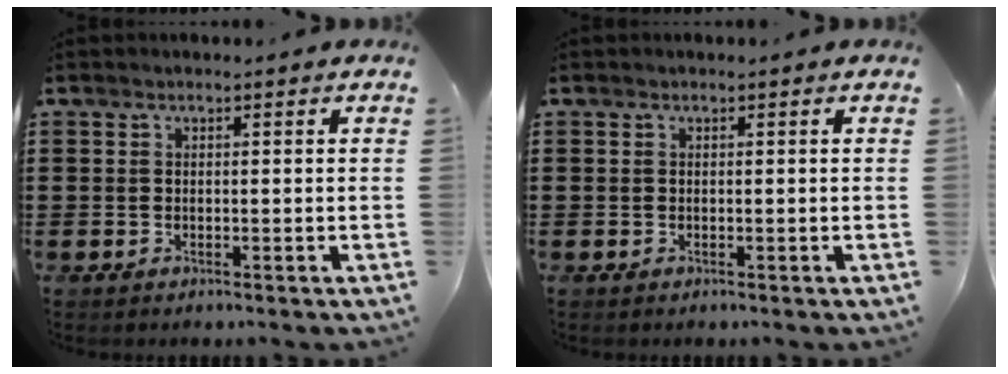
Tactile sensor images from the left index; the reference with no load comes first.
{"total": 0.0}